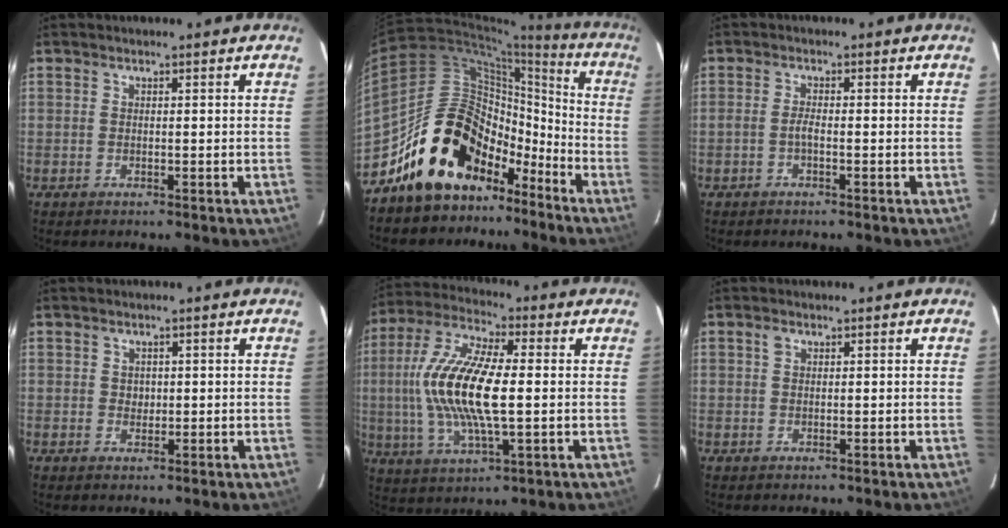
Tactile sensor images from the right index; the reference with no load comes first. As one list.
[{"total": 18.2, "force": [-12.7, 10.9, 7.3], "torque": [-0.135, 0.049, -0.199]}, {"total": 1.4, "force": [-0.7, 0.2, 1.2], "torque": [-0.025, 0.003, -0.017]}, {"total": 1.4, "force": [0.2, 1.4, 0.3], "torque": [-0.002, 0.002, 0.002]}, {"total": 16.9, "force": [0.0, 5.4, 16.0], "torque": [-0.328, 0.004, -0.005]}, {"total": 1.0, "force": [0.4, 0.7, 0.6], "torque": [-0.013, 0.003, 0.007]}]